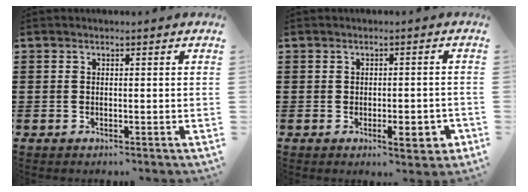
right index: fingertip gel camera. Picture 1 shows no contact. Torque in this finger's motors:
{"motor_torque": [0.30, 0.18, 0.18, 0.04]}